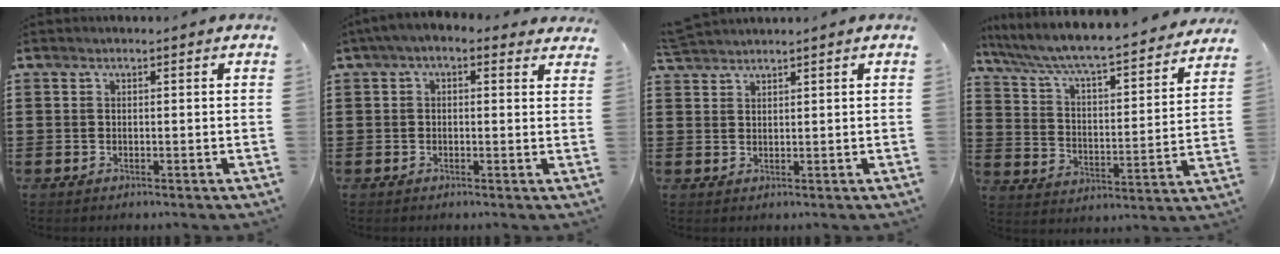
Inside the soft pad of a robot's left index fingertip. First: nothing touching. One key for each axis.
{"total": 2.2, "fx": 0.8, "fy": 1.2, "fz": 1.7, "tx": -0.036, "ty": 0.006, "tz": 0.011}
{"total": 2.2, "fx": 2.2, "fy": 0.1, "fz": -0.1, "tx": -0.005, "ty": -0.001, "tz": 0.044}
{"total": 5.4, "fx": 4.9, "fy": -0.1, "fz": 2.4, "tx": -0.070, "ty": -0.049, "tz": 0.072}